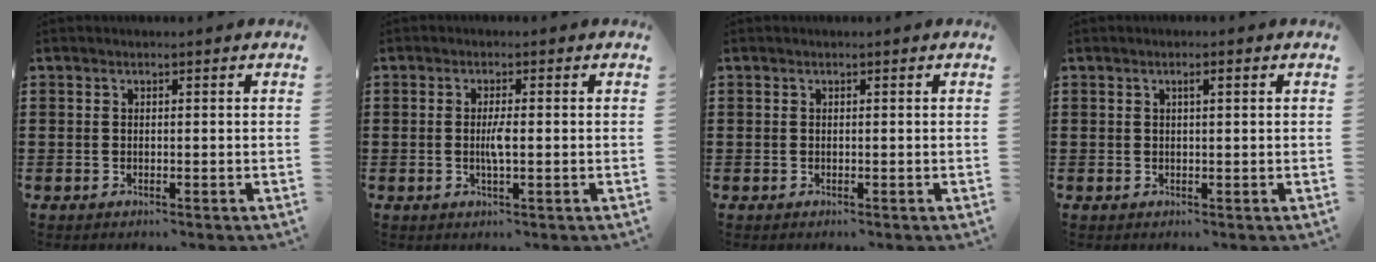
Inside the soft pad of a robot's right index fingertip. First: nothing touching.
{"total": 2.6, "force": [-0.3, 0.4, 2.6], "torque": [-0.056, -0.004, -0.009]}
{"total": 0.0}
{"total": 1.3, "force": [0.4, 0.2, 1.2], "torque": [-0.023, 0.002, 0.006]}